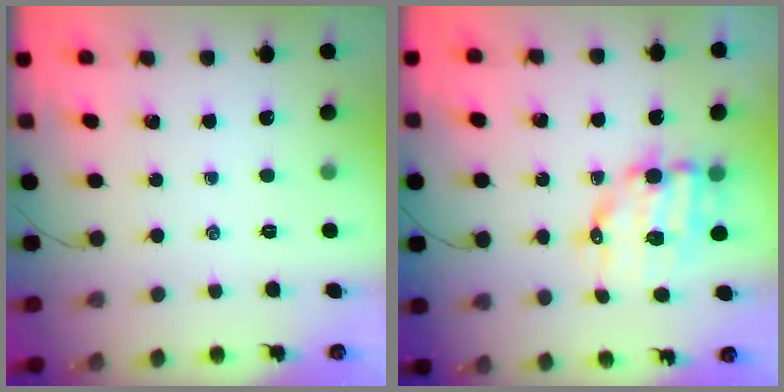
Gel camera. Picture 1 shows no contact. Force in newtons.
{"total": 10.2, "press": 9.9, "slide": 2.1}